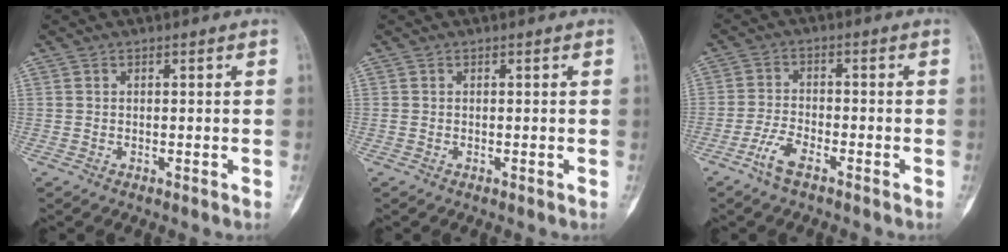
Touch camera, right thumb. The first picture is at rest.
{"total": 0.0}
{"total": 4.7, "force": [-3.2, 1.4, 3.2], "torque": [-0.072, 0.016, -0.064]}